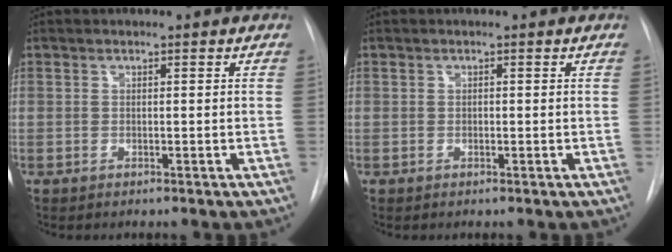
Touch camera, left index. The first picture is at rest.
{"total": 0.0}